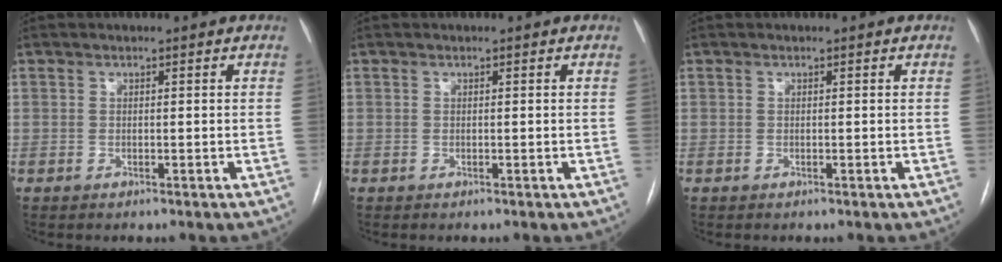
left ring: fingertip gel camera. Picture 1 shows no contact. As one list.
[{"total": 0.0}, {"total": 0.0}]